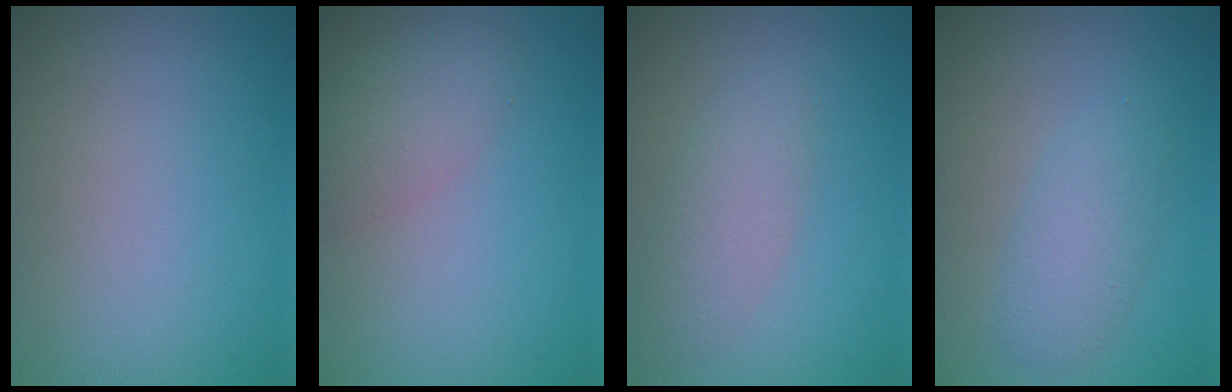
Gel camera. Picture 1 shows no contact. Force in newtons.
{"total": 3.0, "press": 3.0, "slide": 0.1}
{"total": 3.0, "press": 3.0, "slide": 0.2}
{"total": 2.8, "press": 2.8, "slide": 0.1}